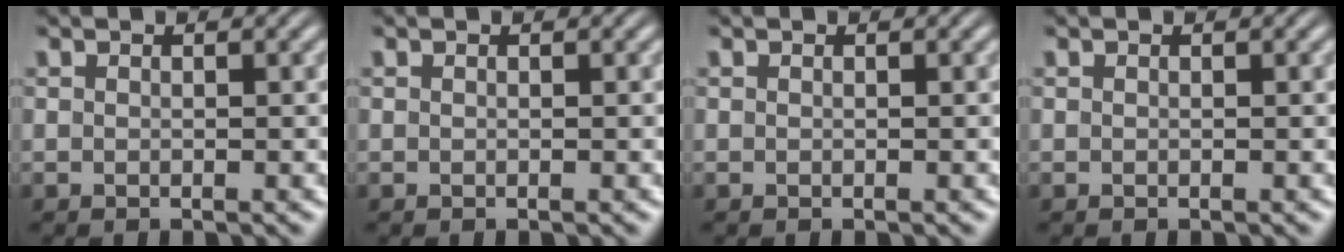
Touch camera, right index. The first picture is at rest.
{"total": 0.0}
{"total": 0.0}
{"total": 0.0}